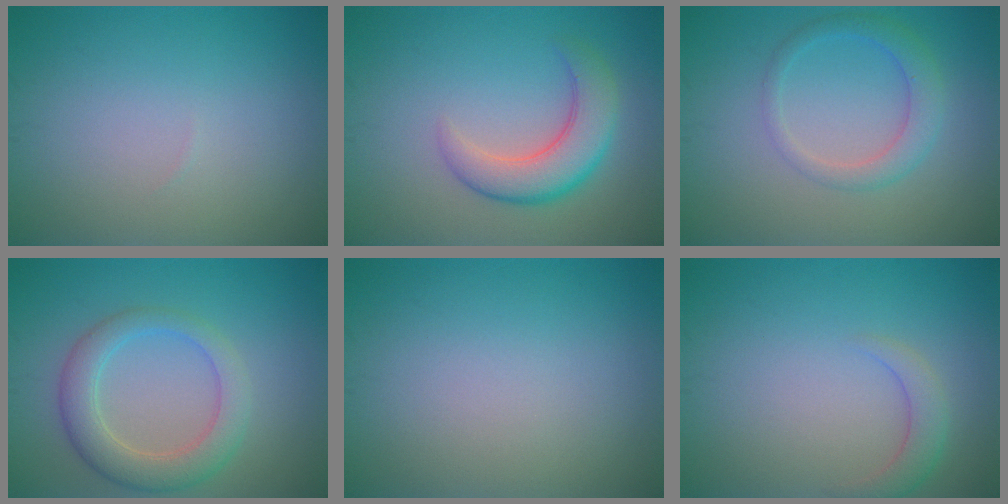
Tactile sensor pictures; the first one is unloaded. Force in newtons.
{"total": 4.9, "press": 4.9, "slide": 0.2}
{"total": 2.7, "press": 2.7, "slide": 0.1}
{"total": 4.4, "press": 4.4, "slide": 0.4}
{"total": 0.0}
{"total": 2.1, "press": 2.1, "slide": 0.2}